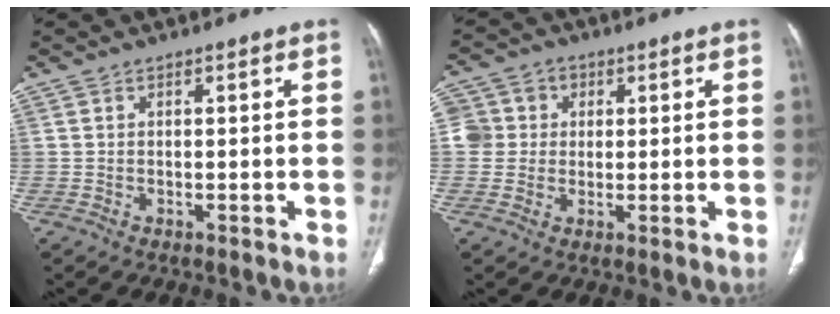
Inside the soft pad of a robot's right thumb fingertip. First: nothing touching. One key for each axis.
{"total": 6.7, "fx": 1.1, "fy": 6.5, "fz": 1.4, "tx": -0.002, "ty": 0.011, "tz": 0.015}